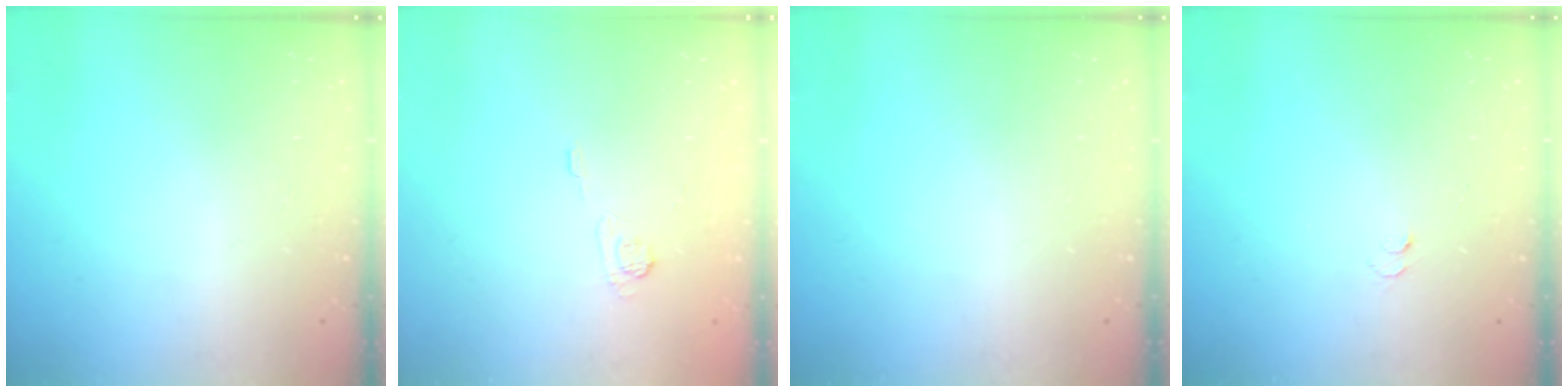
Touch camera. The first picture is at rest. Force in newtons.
{"total": 4.5, "press": 4.4, "slide": 1.2}
{"total": 0.0}
{"total": 2.9, "press": 2.9, "slide": 0.3}